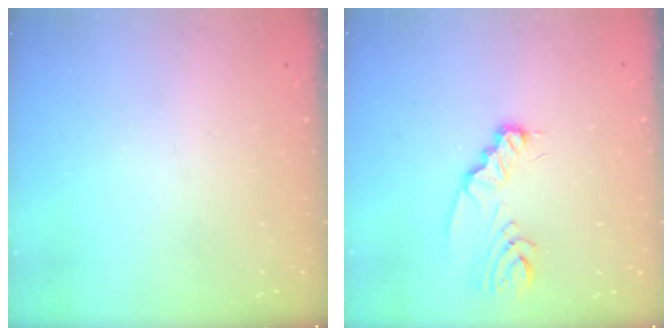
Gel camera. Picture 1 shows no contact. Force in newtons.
{"total": 5.6, "press": 5.6, "slide": 0.5}